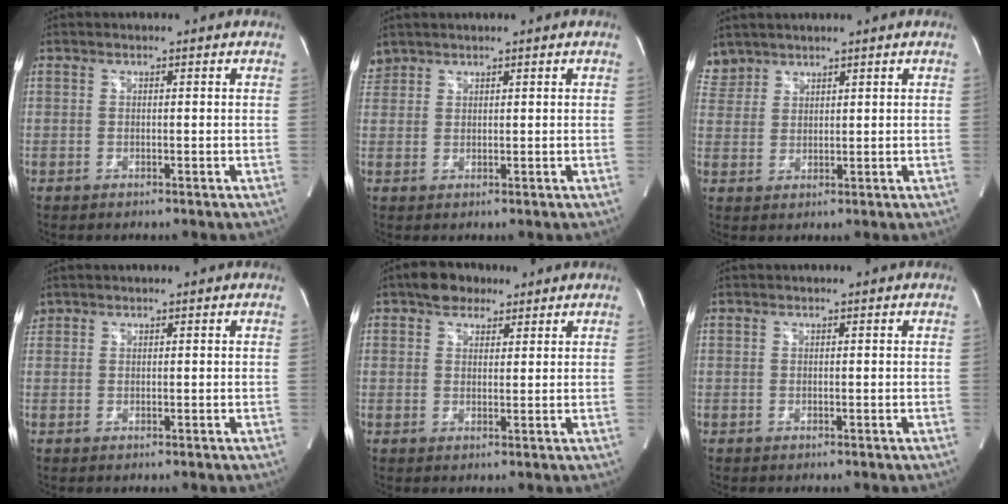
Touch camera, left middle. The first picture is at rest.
{"total": 2.3, "force": [2.1, 1.0, -0.1], "torque": [0.000, 0.014, 0.043]}
{"total": 3.9, "force": [3.5, 1.8, -0.2], "torque": [0.005, 0.012, 0.076]}
{"total": 1.3, "force": [1.0, 0.8, 0.1], "torque": [-0.003, 0.017, 0.020]}
{"total": 4.7, "force": [3.3, 2.8, 1.9], "torque": [-0.036, 0.015, 0.058]}
{"total": 0.0}